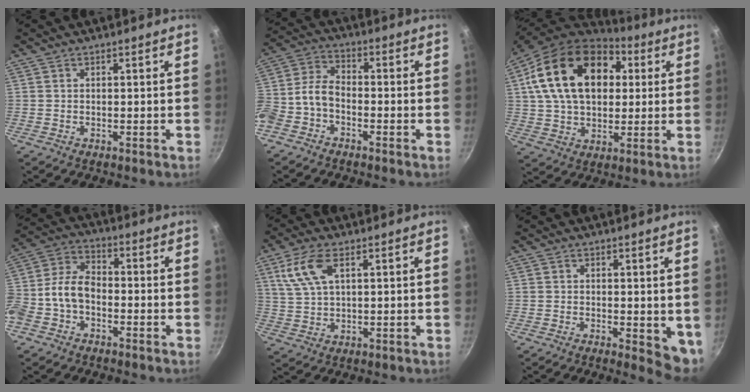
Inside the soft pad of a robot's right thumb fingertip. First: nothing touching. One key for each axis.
{"total": 8.2, "fx": -3.2, "fy": 5.2, "fz": 5.6, "tx": -0.129, "ty": 0.043, "tz": -0.078}
{"total": 23.3, "fx": 6.2, "fy": 15.6, "fz": 16.1, "tx": -0.255, "ty": 0.010, "tz": 0.099}
{"total": 10.2, "fx": -2.8, "fy": 6.9, "fz": 7.0, "tx": -0.138, "ty": 0.051, "tz": -0.069}
{"total": 8.0, "fx": 3.3, "fy": 3.6, "fz": 6.3, "tx": -0.134, "ty": 0.004, "tz": 0.071}
{"total": 5.3, "fx": 0.2, "fy": 2.5, "fz": 4.7, "tx": -0.050, "ty": -0.006, "tz": 0.006}